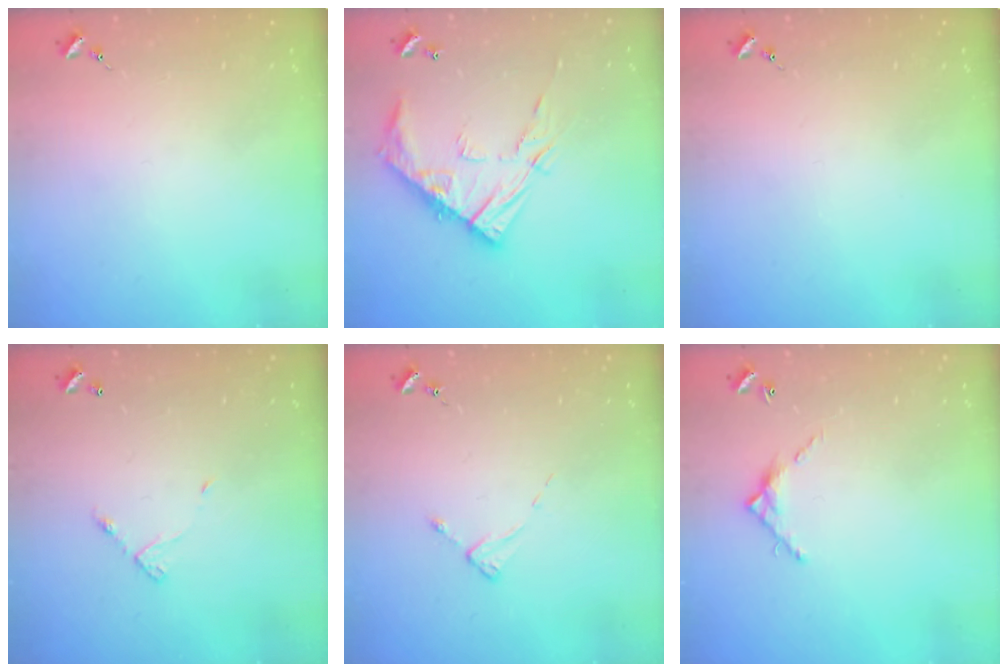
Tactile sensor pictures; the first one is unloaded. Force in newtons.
{"total": 15.0, "press": 15.0, "slide": 1.0}
{"total": 0.0}
{"total": 5.5, "press": 5.5, "slide": 0.3}
{"total": 2.3, "press": 2.3, "slide": 0.3}
{"total": 7.0, "press": 7.0, "slide": 0.2}